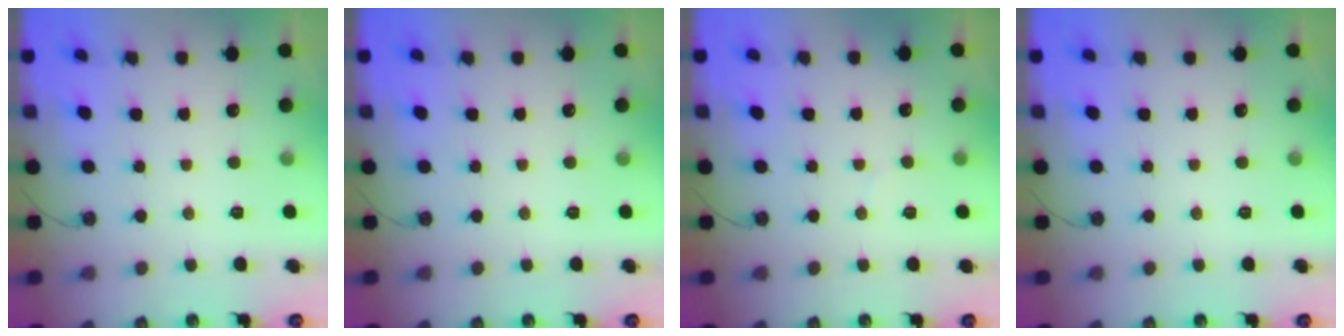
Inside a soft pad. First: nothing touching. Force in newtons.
{"total": 0.0}
{"total": 2.9, "press": 2.9, "slide": 0.3}
{"total": 0.0}